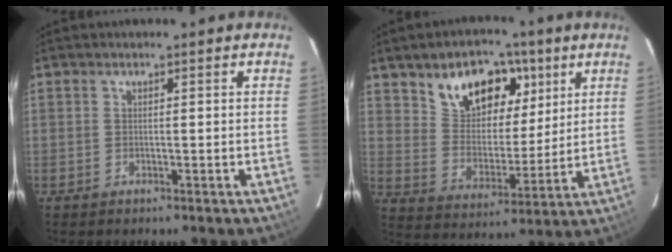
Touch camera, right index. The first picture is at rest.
{"total": 15.5, "force": [8.5, 9.5, 8.9], "torque": [-0.156, 0.028, 0.154]}